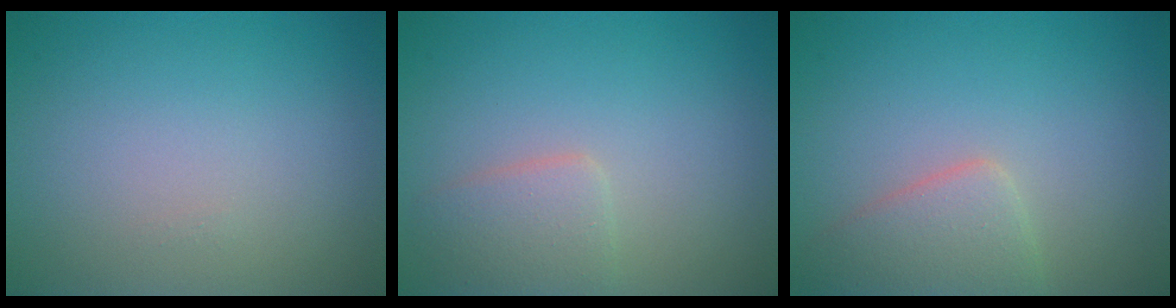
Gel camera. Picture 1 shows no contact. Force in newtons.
{"total": 2.4, "press": 2.4, "slide": 0.1}
{"total": 2.5, "press": 2.5, "slide": 0.2}